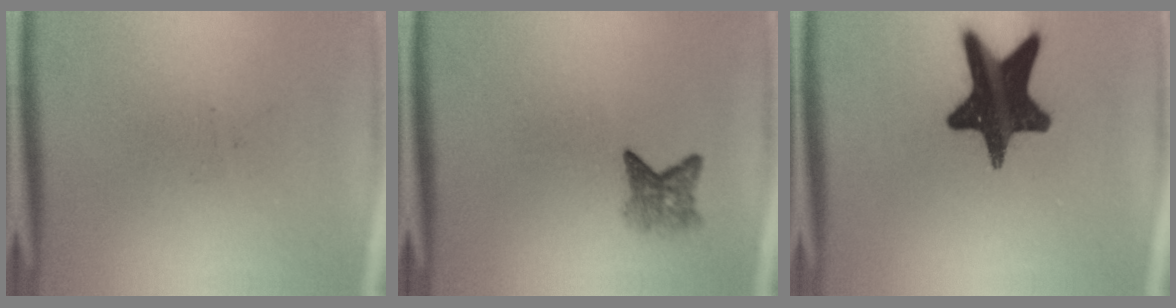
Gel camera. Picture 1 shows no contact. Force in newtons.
{"total": 3.0}
{"total": 17.7}